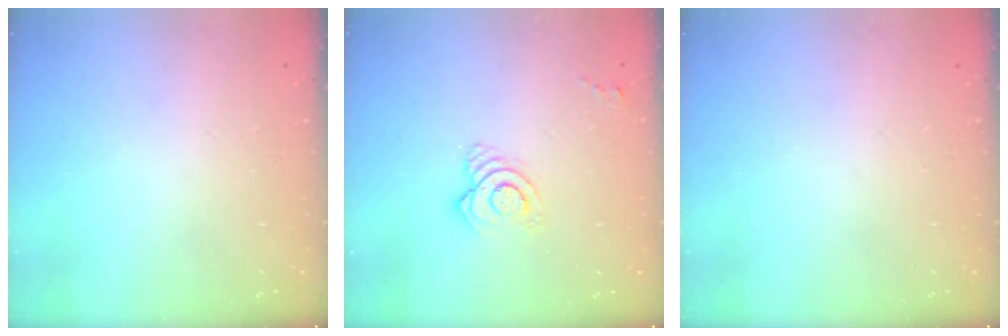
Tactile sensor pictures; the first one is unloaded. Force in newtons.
{"total": 8.4, "press": 8.3, "slide": 0.9}
{"total": 0.0}